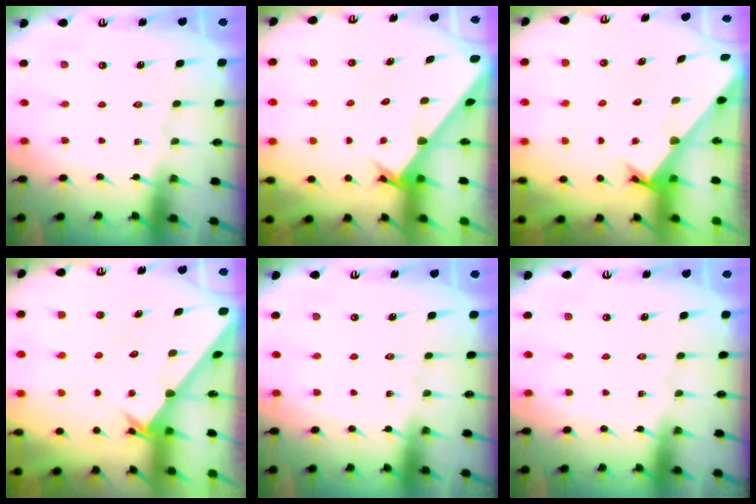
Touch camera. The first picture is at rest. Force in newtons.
{"total": 2.6, "press": 2.6, "slide": 0.2}
{"total": 2.5, "press": 2.5, "slide": 0.2}
{"total": 2.6, "press": 2.6, "slide": 0.2}
{"total": 0.0}
{"total": 0.0}